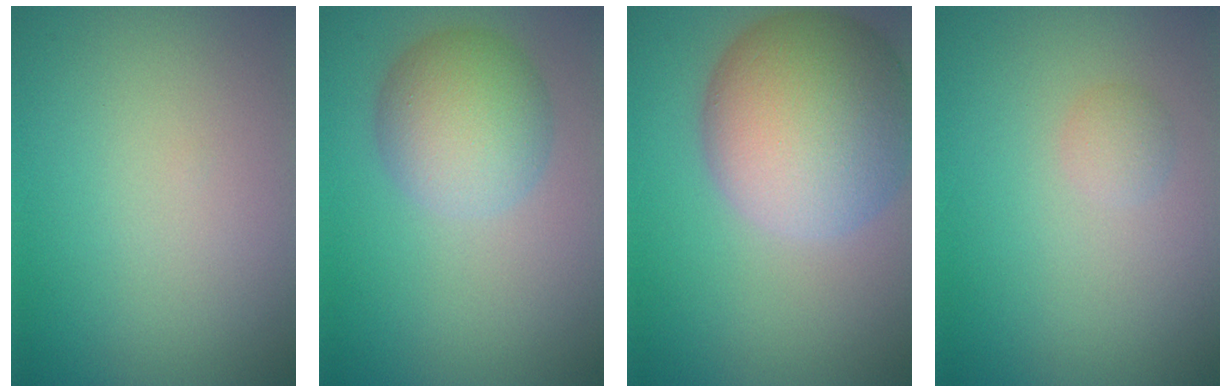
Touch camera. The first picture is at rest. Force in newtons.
{"total": 5.3, "press": 5.3, "slide": 0.0}
{"total": 11.4, "press": 11.4, "slide": 0.6}
{"total": 1.1, "press": 1.1, "slide": 0.0}